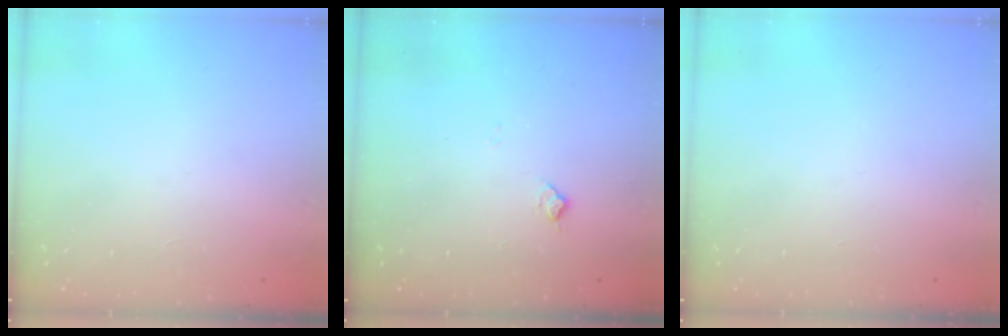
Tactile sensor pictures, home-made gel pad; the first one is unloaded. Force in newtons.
{"total": 5.0, "press": 5.0, "slide": 0.4}
{"total": 0.0}